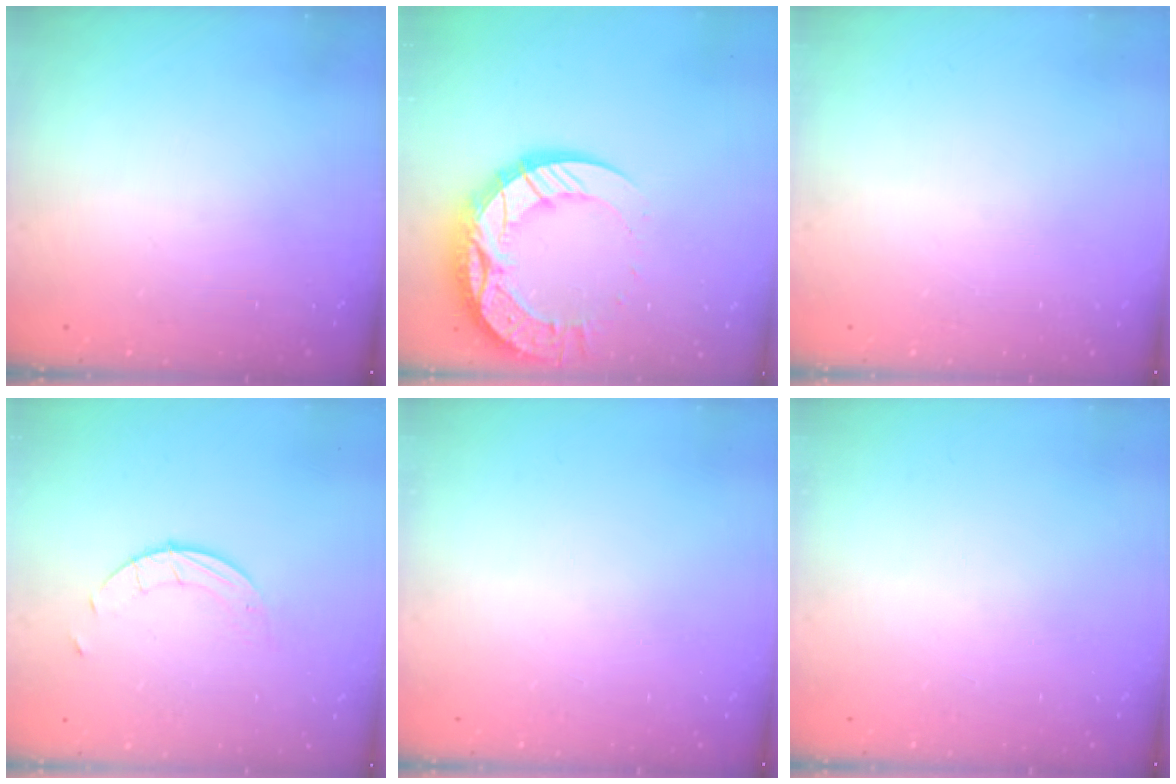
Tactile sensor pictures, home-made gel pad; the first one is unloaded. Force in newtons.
{"total": 21.4, "press": 21.3, "slide": 1.8}
{"total": 0.0}
{"total": 2.7, "press": 2.7, "slide": 0.3}
{"total": 0.0}
{"total": 0.0}